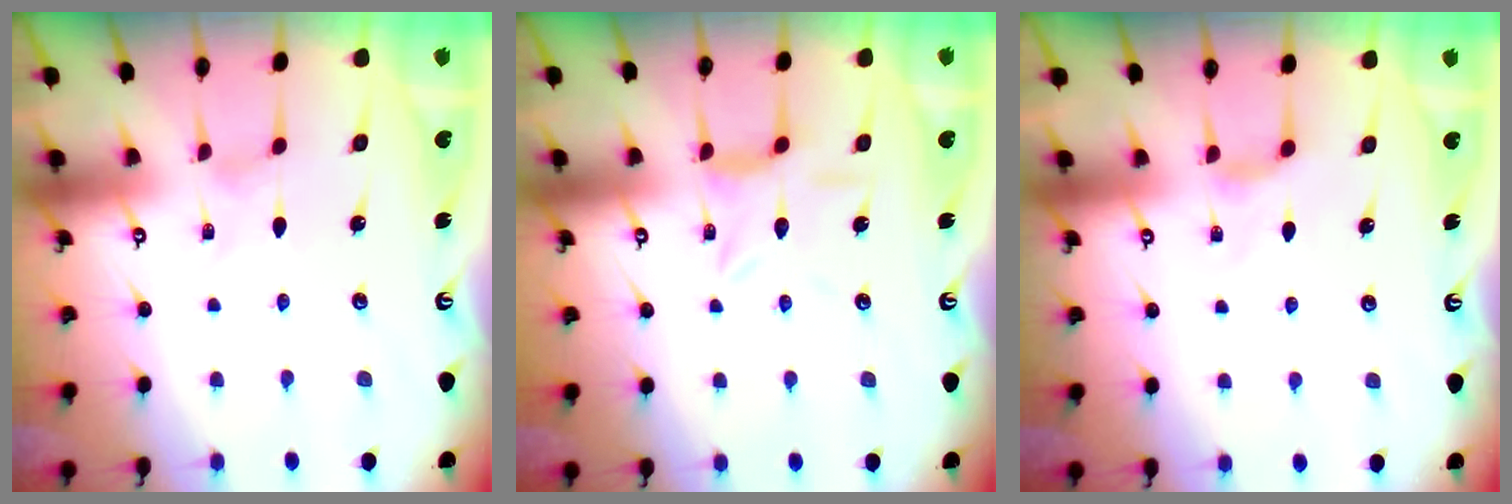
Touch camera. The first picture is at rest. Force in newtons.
{"total": 3.6, "press": 3.6, "slide": 0.2}
{"total": 2.7, "press": 2.6, "slide": 0.6}